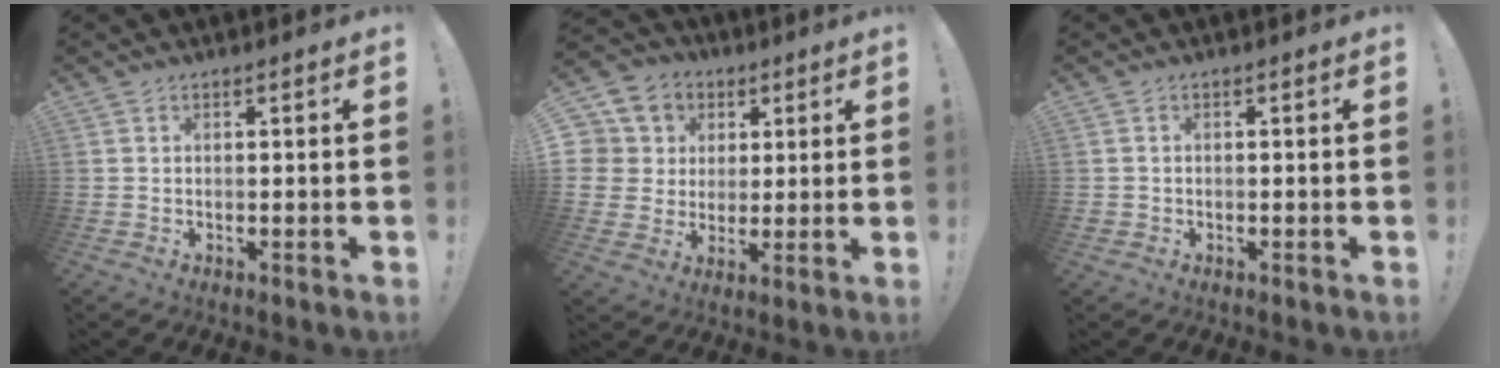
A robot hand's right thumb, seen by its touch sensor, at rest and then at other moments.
{"total": 9.3, "force": [2.4, 8.6, 2.5], "torque": [-0.051, -0.011, 0.053]}
{"total": 1.0, "force": [-0.4, 0.9, 0.3], "torque": [-0.004, 0.004, -0.007]}